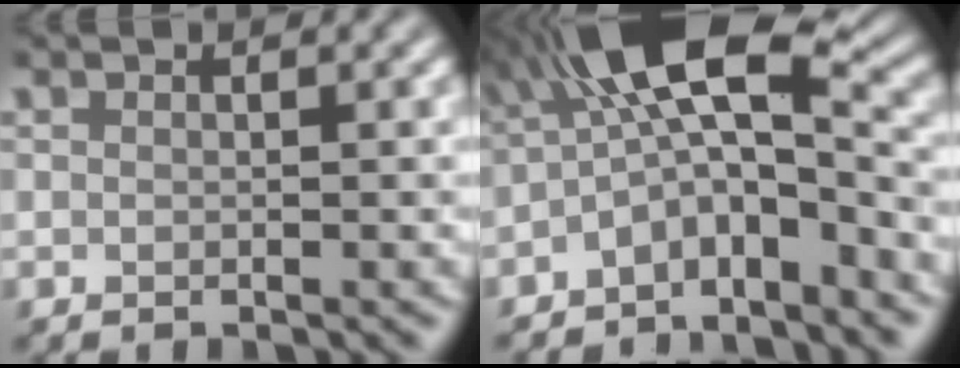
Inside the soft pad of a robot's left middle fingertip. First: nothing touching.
{"total": 8.8, "force": [-2.1, 3.5, 7.8], "torque": [-0.125, 0.026, -0.055]}